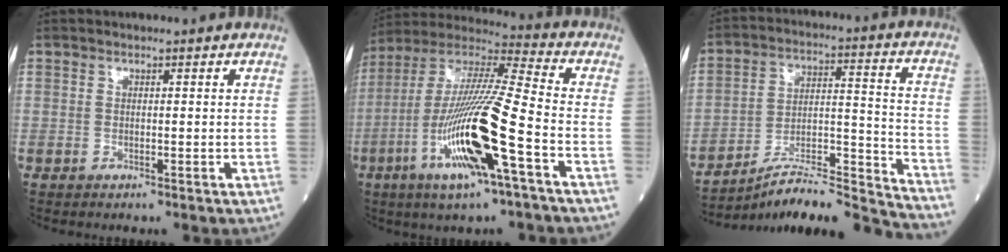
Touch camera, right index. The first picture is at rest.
{"total": 19.7, "force": [-6.7, 1.1, 18.5], "torque": [-0.391, -0.021, -0.130]}
{"total": 19.9, "force": [-18.8, -1.1, 6.2], "torque": [-0.083, 0.020, -0.293]}